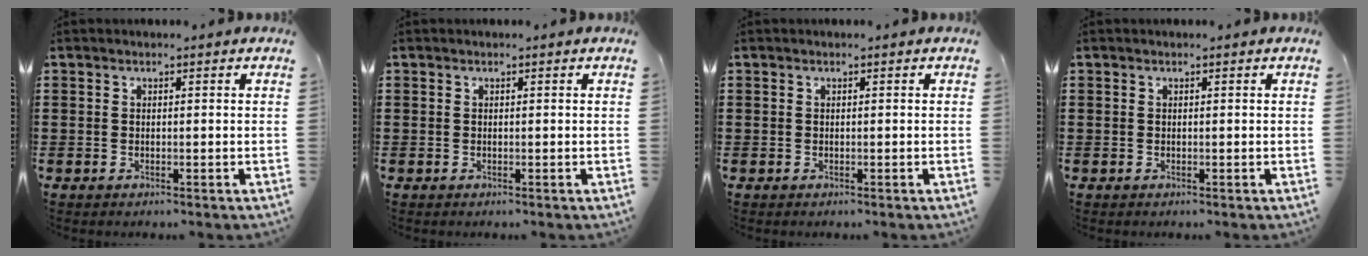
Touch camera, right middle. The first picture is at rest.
{"total": 0.0}
{"total": 0.0}
{"total": 0.0}